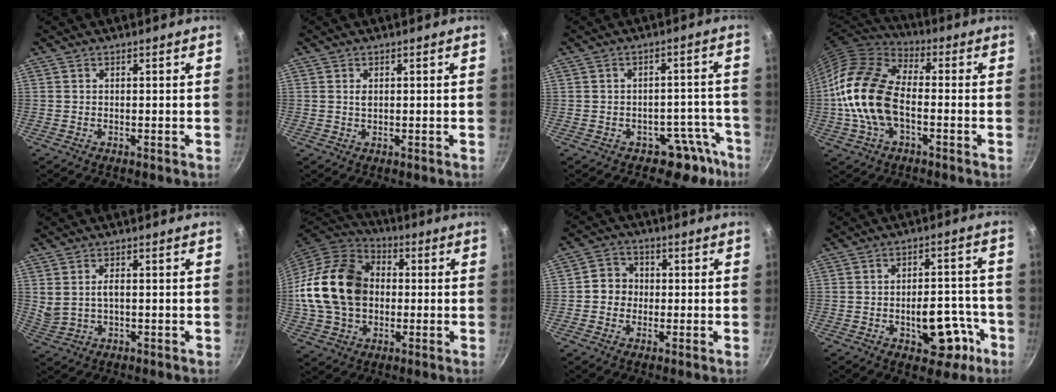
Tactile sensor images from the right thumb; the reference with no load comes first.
{"total": 1.2, "force": [0.3, 0.7, 0.9], "torque": [-0.013, -0.001, 0.004]}
{"total": 7.5, "force": [-5.1, 5.1, 1.8], "torque": [0.057, 0.070, -0.051]}
{"total": 16.9, "force": [-2.3, 9.9, 13.5], "torque": [-0.243, 0.033, -0.061]}
{"total": 4.0, "force": [0.4, 2.4, 3.2], "torque": [-0.056, 0.000, 0.020]}
{"total": 20.7, "force": [0.4, 15.6, 13.6], "torque": [-0.239, 0.031, 0.003]}
{"total": 5.3, "force": [-0.3, 4.9, 2.0], "torque": [0.000, 0.012, -0.018]}
{"total": 11.6, "force": [-4.5, 6.4, 8.6], "torque": [-0.074, 0.037, -0.054]}